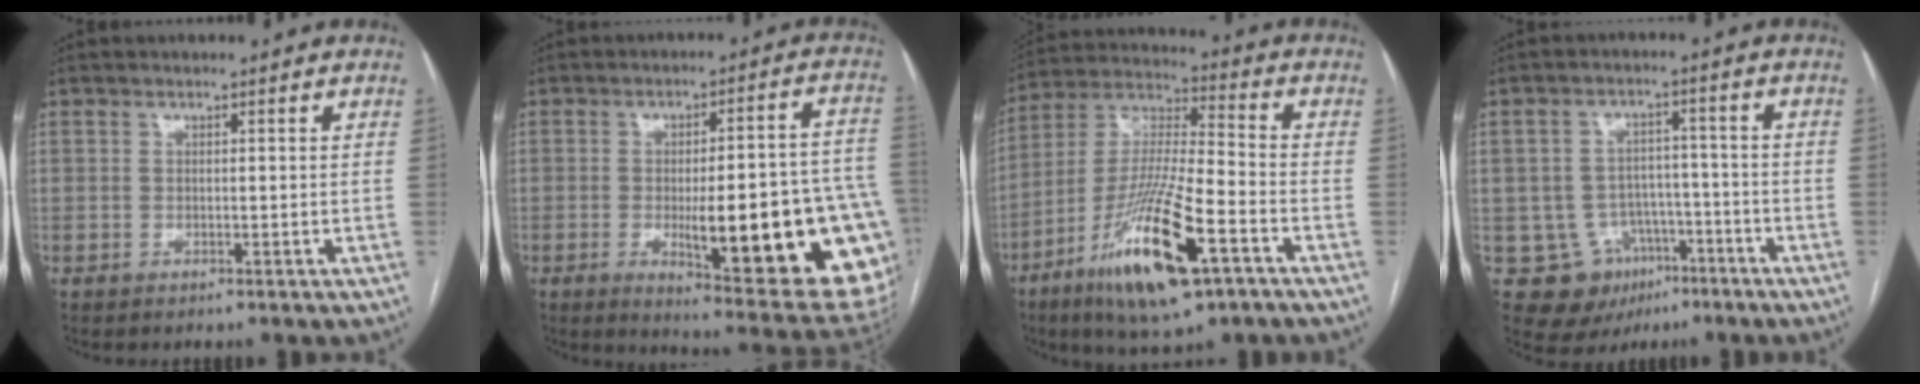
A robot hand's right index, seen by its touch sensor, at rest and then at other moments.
{"total": 26.1, "force": [-6.1, 4.0, 25.0], "torque": [-0.237, -0.009, -0.073]}
{"total": 18.9, "force": [-9.1, 3.1, 16.3], "torque": [-0.334, -0.030, -0.158]}
{"total": 10.0, "force": [-4.5, 8.6, 2.4], "torque": [-0.043, 0.020, -0.054]}